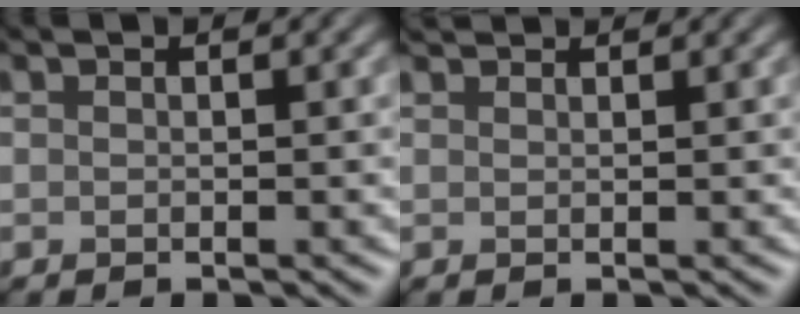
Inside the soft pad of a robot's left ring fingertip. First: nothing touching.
{"total": 2.2, "force": [2.1, 0.3, 0.6], "torque": [-0.011, 0.003, 0.021]}